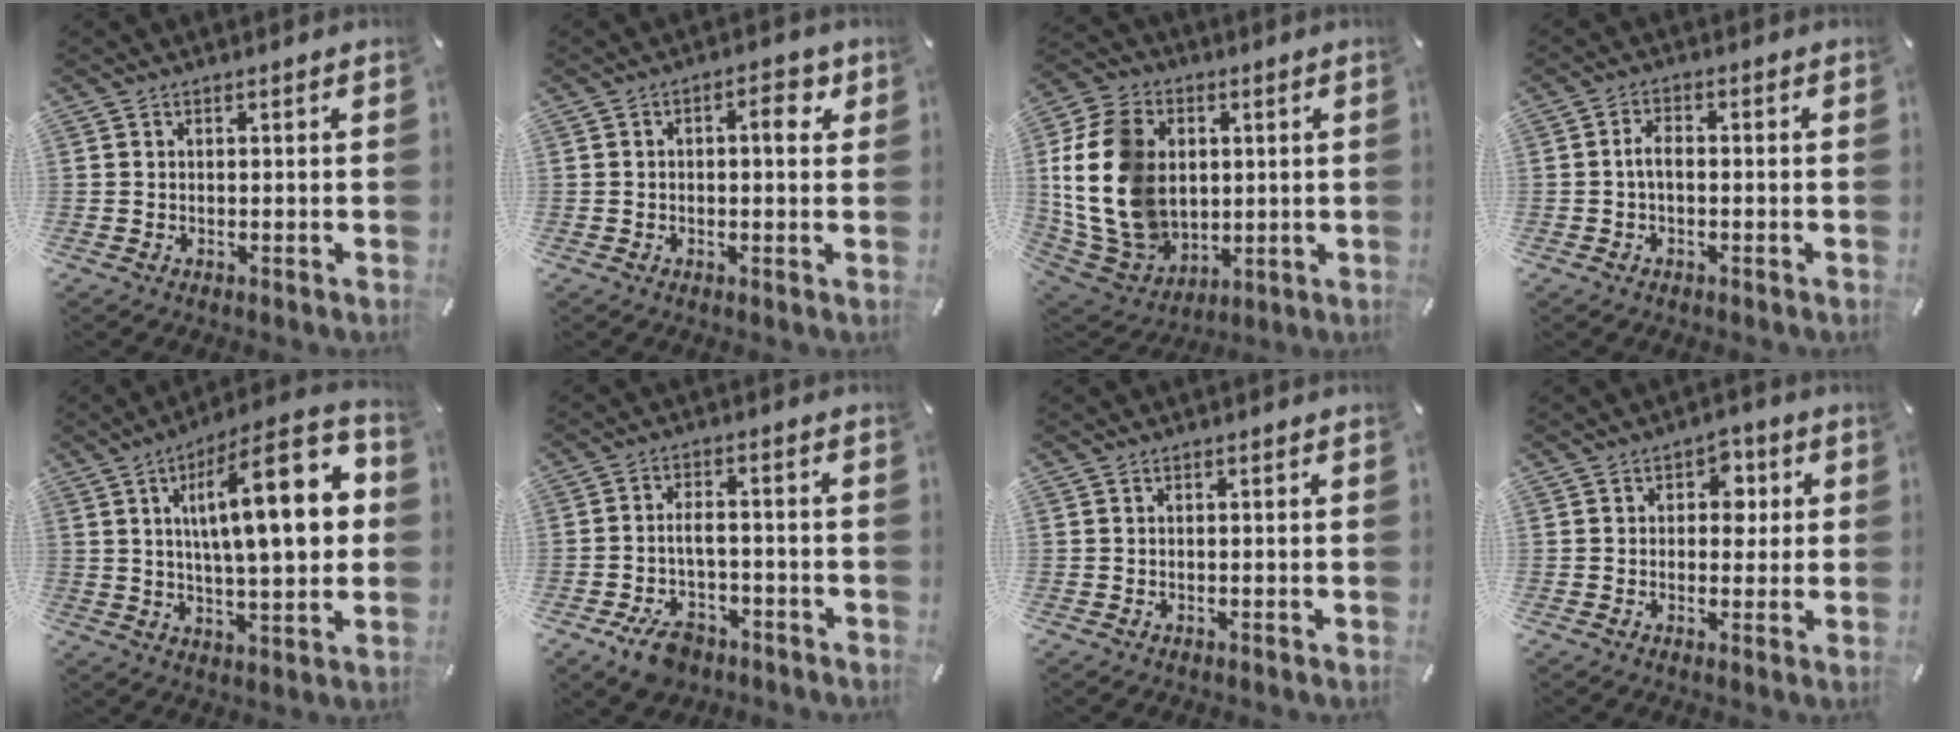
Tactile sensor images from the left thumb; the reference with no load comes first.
{"total": 5.1, "force": [0.9, 2.5, 4.4], "torque": [-0.056, 0.001, 0.007]}
{"total": 19.8, "force": [1.7, 15.6, 12.0], "torque": [-0.285, -0.006, 0.035]}
{"total": 3.5, "force": [-0.6, 2.0, 2.8], "torque": [-0.060, 0.005, -0.014]}
{"total": 21.6, "force": [5.1, 7.1, 19.7], "torque": [-0.309, -0.015, 0.064]}
{"total": 7.6, "force": [-3.3, 4.8, 4.9], "torque": [-0.080, 0.018, -0.056]}
{"total": 0.0}
{"total": 6.5, "force": [0.9, 5.1, 4.0], "torque": [-0.038, -0.001, 0.006]}